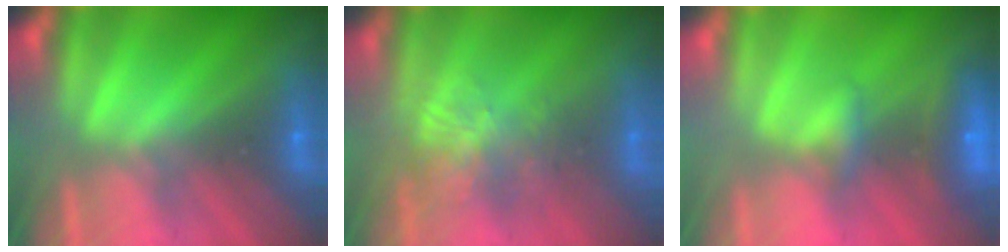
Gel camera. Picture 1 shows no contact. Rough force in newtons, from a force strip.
{"total": 4.1}
{"total": 9.3}